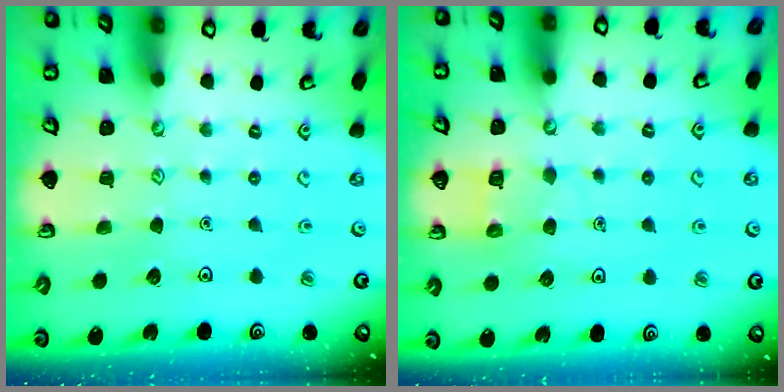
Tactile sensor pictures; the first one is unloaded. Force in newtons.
{"total": 5.2, "press": 5.2, "slide": 0.5}